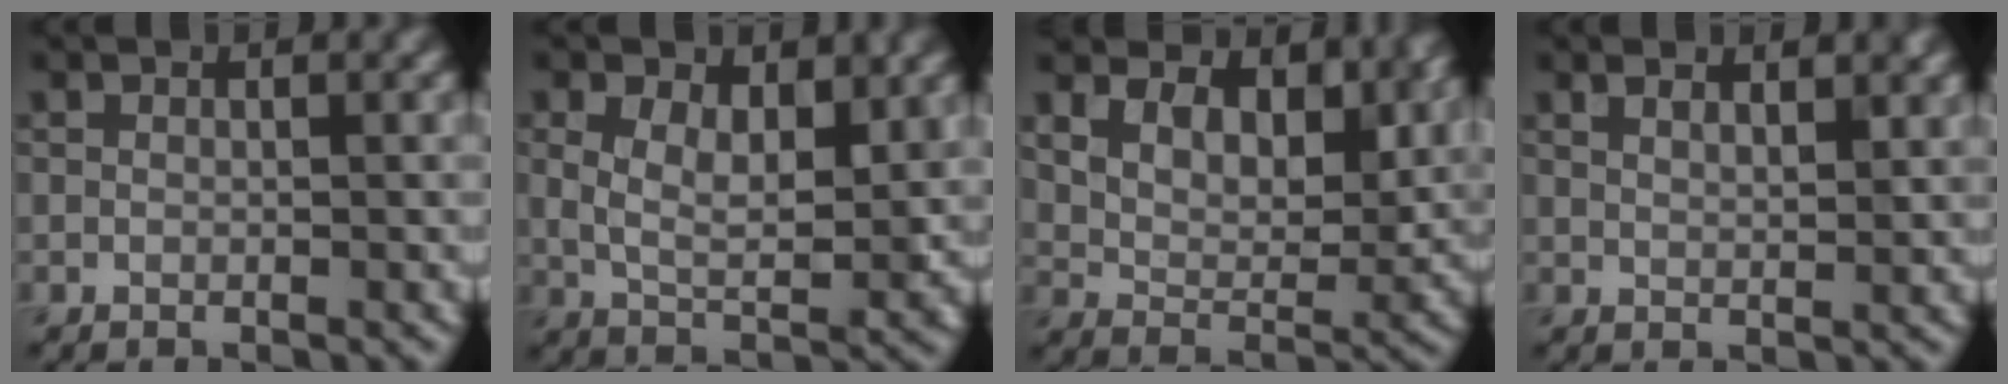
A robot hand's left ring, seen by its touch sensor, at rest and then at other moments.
{"total": 5.0, "force": [1.8, 2.6, 3.8], "torque": [-0.075, -0.007, 0.032]}
{"total": 8.8, "force": [5.4, 5.1, 4.7], "torque": [-0.089, 0.007, 0.081]}
{"total": 2.6, "force": [1.8, 0.9, 1.7], "torque": [-0.013, 0.001, 0.020]}